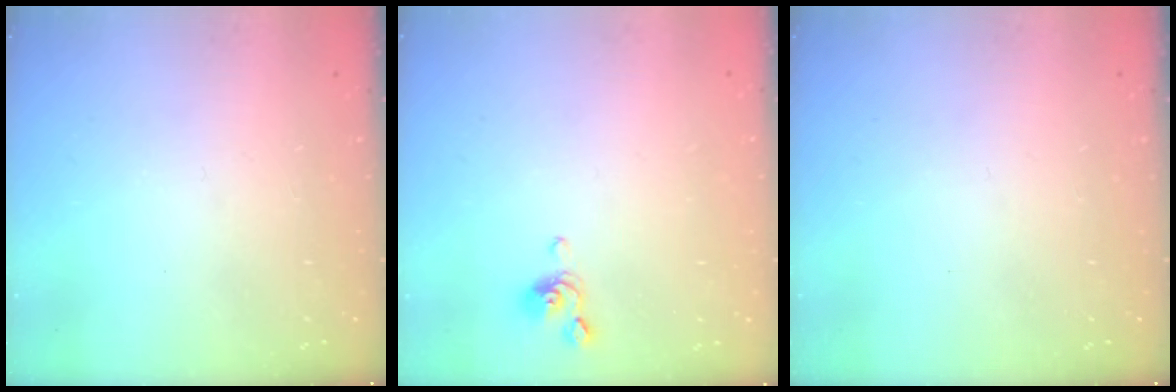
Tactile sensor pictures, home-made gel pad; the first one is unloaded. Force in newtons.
{"total": 2.5, "press": 2.4, "slide": 0.6}
{"total": 0.0}